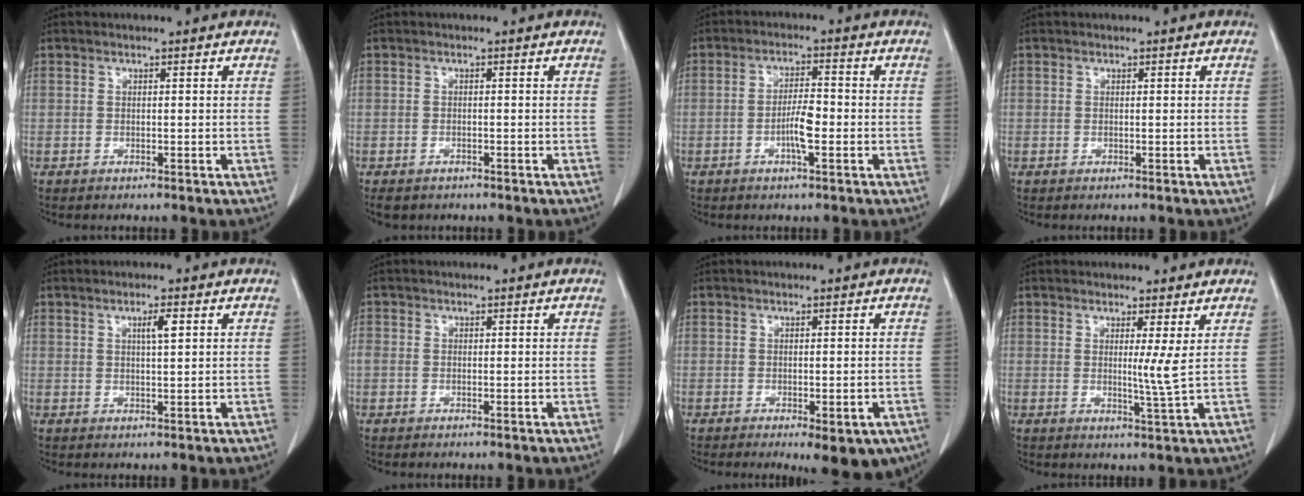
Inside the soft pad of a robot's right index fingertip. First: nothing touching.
{"total": 2.8, "force": [-2.2, 1.4, 1.0], "torque": [-0.019, -0.004, -0.027]}
{"total": 4.5, "force": [-1.4, 0.8, 4.2], "torque": [-0.081, 0.003, -0.026]}
{"total": 0.0}
{"total": 2.4, "force": [0.9, 0.2, 2.2], "torque": [-0.039, 0.000, 0.015]}
{"total": 1.4, "force": [-0.2, 1.1, 0.8], "torque": [-0.025, 0.010, -0.002]}
{"total": 7.5, "force": [-4.6, 2.2, 5.5], "torque": [-0.057, -0.009, -0.061]}
{"total": 3.0, "force": [0.7, -0.8, 2.8], "torque": [-0.050, -0.012, 0.014]}